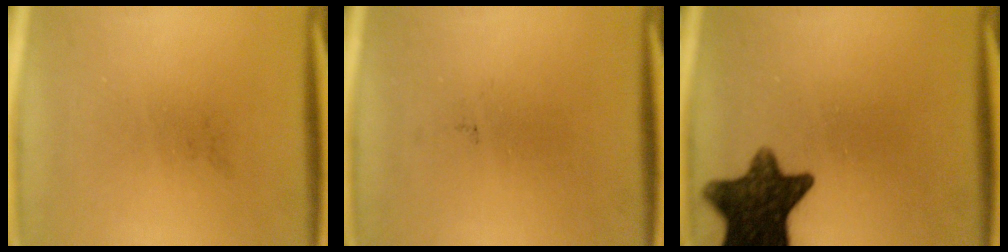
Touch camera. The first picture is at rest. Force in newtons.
{"total": 0.0}
{"total": 12.5}